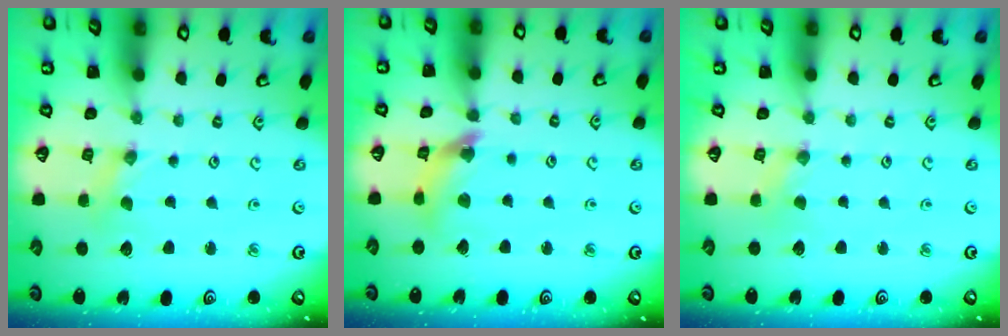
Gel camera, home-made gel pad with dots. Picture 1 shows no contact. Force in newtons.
{"total": 8.7, "press": 8.6, "slide": 1.0}
{"total": 0.0}